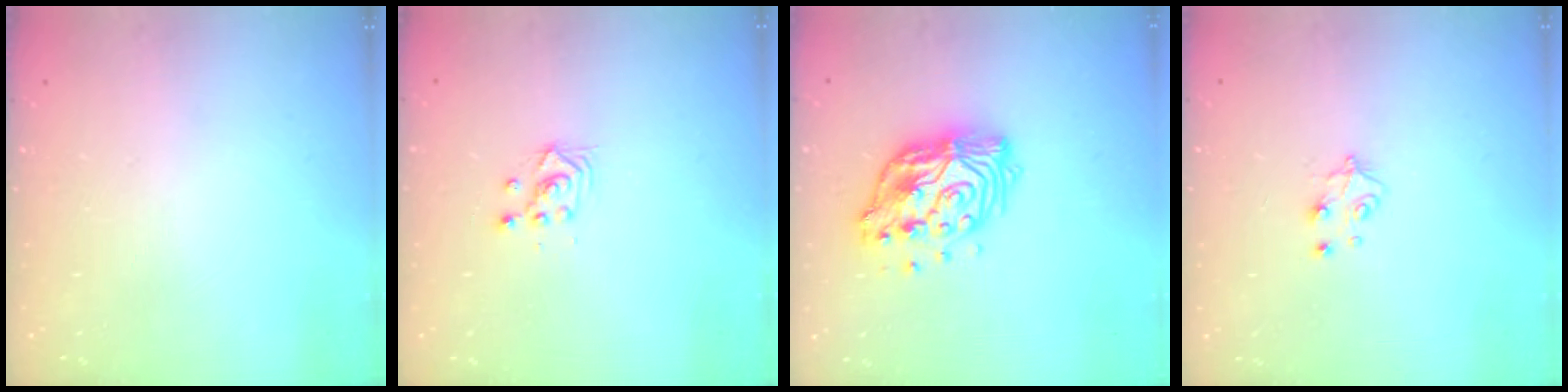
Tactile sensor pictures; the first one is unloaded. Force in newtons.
{"total": 2.3, "press": 2.3, "slide": 0.1}
{"total": 14.1, "press": 14.1, "slide": 1.1}
{"total": 5.3, "press": 5.2, "slide": 0.8}